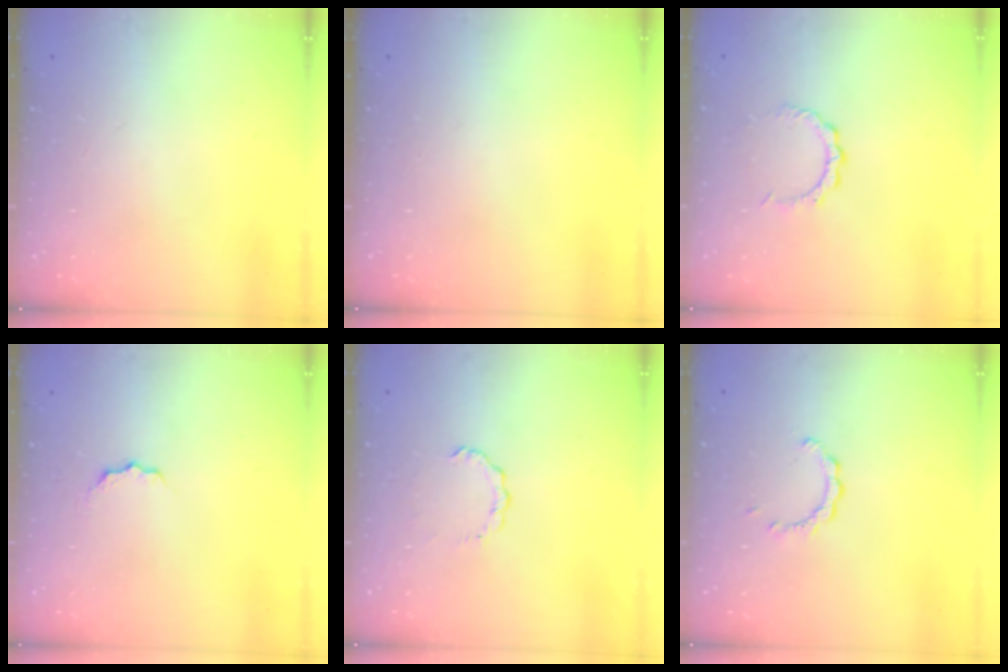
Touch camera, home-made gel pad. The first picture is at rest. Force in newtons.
{"total": 0.0}
{"total": 3.0, "press": 3.0, "slide": 0.2}
{"total": 3.2, "press": 3.2, "slide": 0.4}
{"total": 4.1, "press": 4.1, "slide": 0.4}
{"total": 2.2, "press": 2.2, "slide": 0.2}